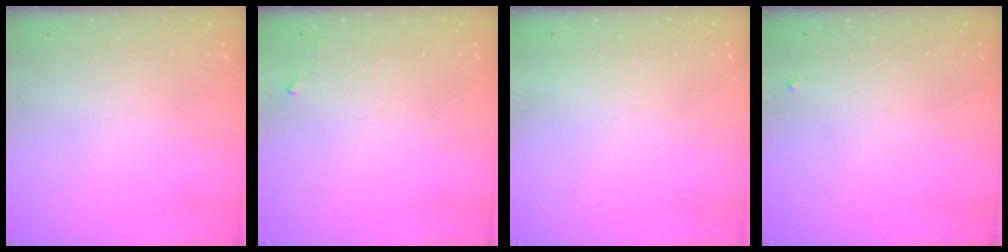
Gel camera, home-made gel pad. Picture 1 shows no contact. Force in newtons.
{"total": 3.7, "press": 3.6, "slide": 0.4}
{"total": 1.7, "press": 1.7, "slide": 0.1}
{"total": 2.7, "press": 2.7, "slide": 0.2}